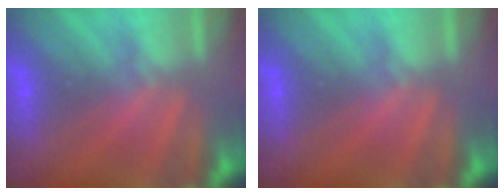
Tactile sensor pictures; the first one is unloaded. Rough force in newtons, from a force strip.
{"total": 0.0}